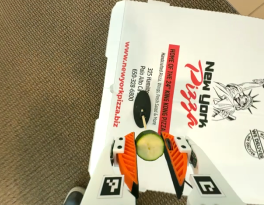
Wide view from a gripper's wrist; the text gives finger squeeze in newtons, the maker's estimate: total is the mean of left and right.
{"total": 9.4, "left": 9.4, "right": 9.4}